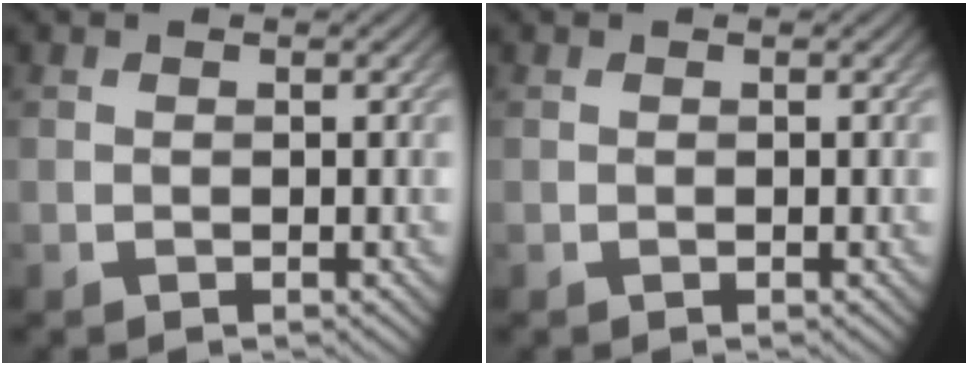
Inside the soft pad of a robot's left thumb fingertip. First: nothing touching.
{"total": 0.0}